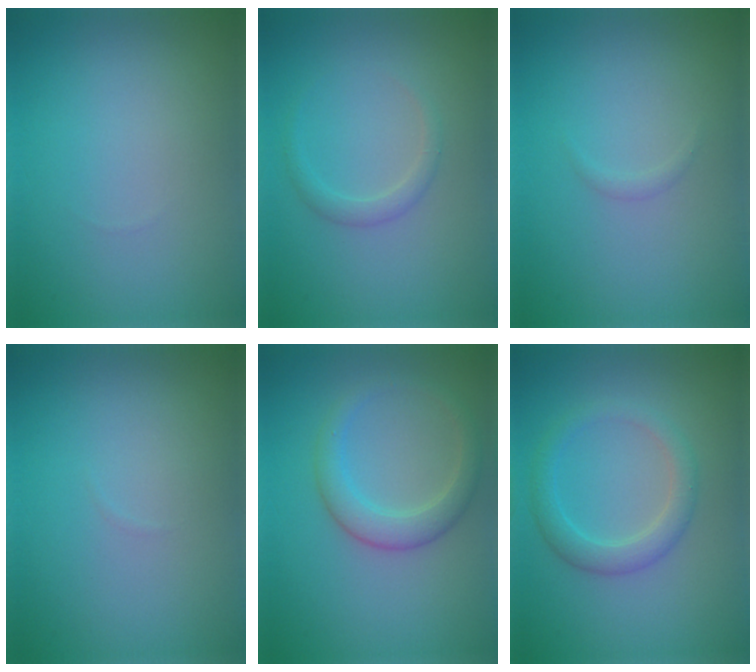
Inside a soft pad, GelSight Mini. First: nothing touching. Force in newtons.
{"total": 1.3, "press": 1.3, "slide": 0.0}
{"total": 0.6, "press": 0.6, "slide": 0.1}
{"total": 0.0}
{"total": 3.1, "press": 3.1, "slide": 0.1}
{"total": 2.7, "press": 2.7, "slide": 0.1}